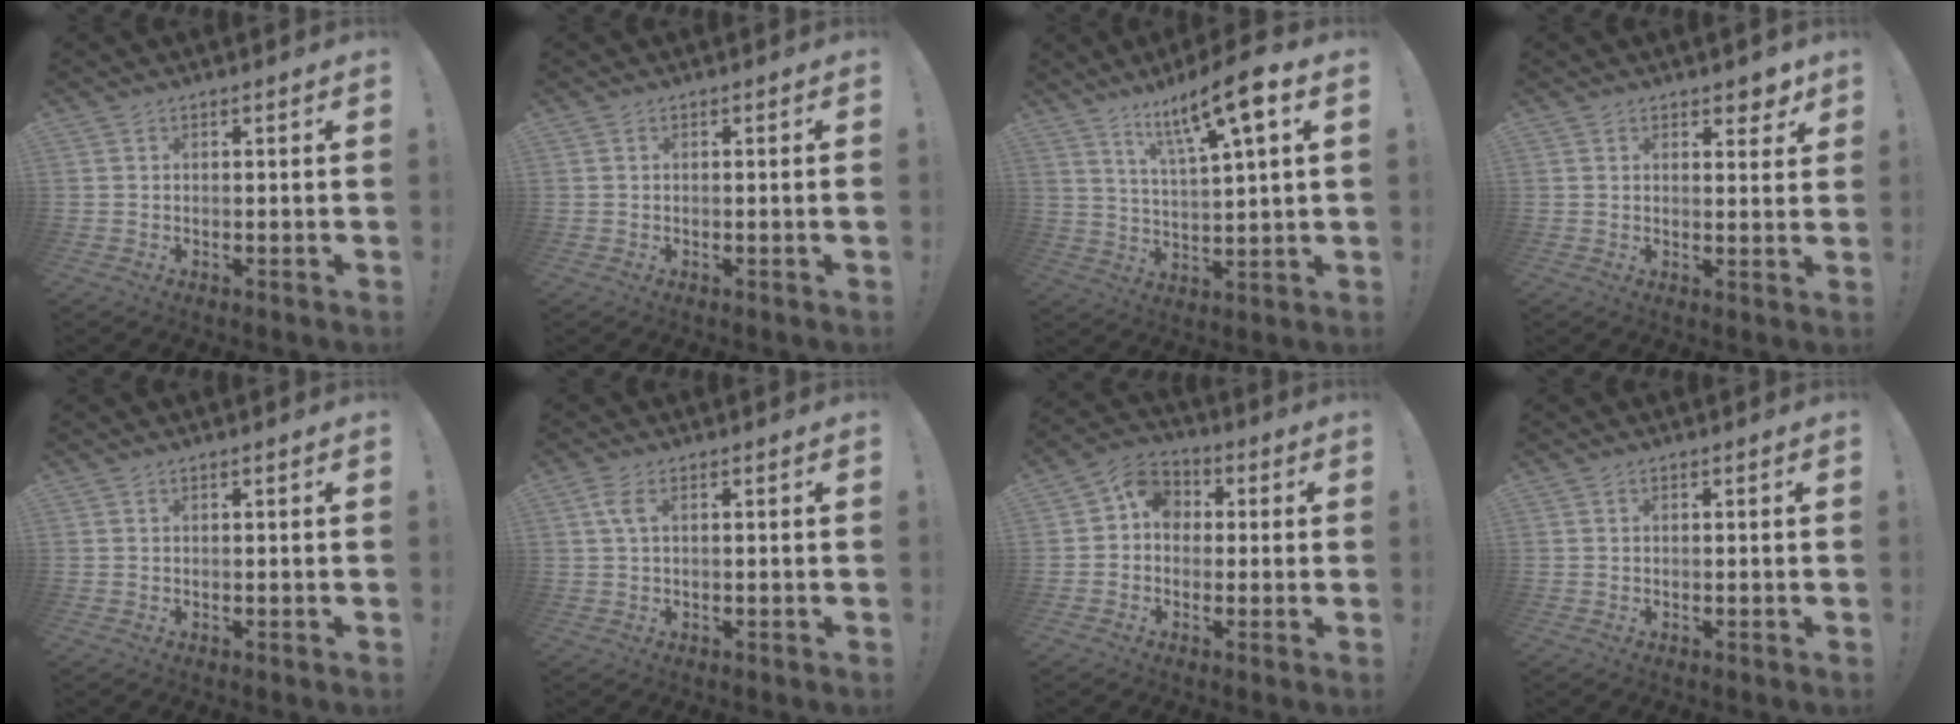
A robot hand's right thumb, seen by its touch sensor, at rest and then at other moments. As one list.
[{"total": 1.1, "force": [-0.2, -0.3, 1.1], "torque": [-0.018, 0.001, -0.006]}, {"total": 12.8, "force": [7.5, 1.9, 10.1], "torque": [-0.166, -0.042, 0.115]}, {"total": 4.1, "force": [3.1, 2.0, 1.8], "torque": [0.004, -0.027, 0.050]}, {"total": 0.0}, {"total": 3.5, "force": [1.0, 1.1, 3.2], "torque": [-0.062, 0.003, 0.020]}, {"total": 8.2, "force": [0.5, 7.0, 4.2], "torque": [-0.070, 0.020, 0.018]}, {"total": 0.0}]